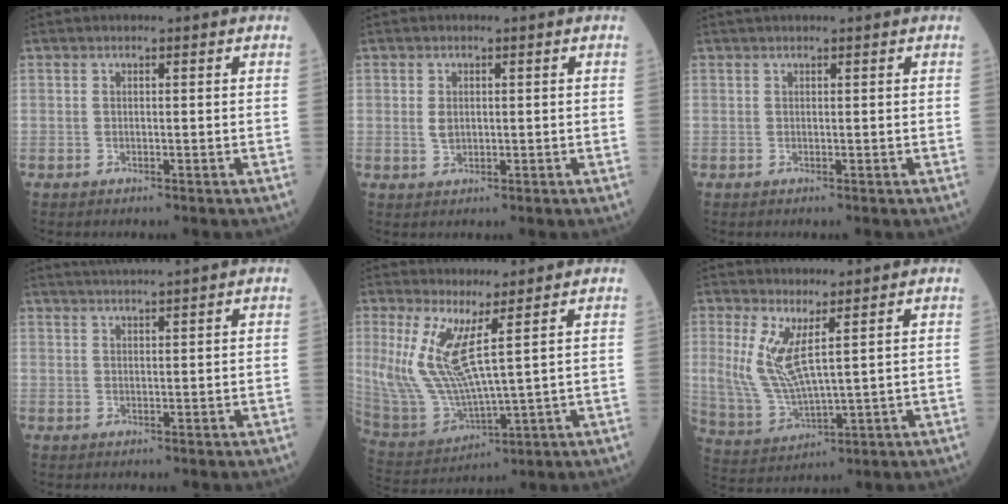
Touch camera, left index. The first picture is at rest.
{"total": 1.5, "force": [0.2, 1.0, 1.1], "torque": [-0.022, 0.001, 0.014]}
{"total": 2.6, "force": [2.4, -0.2, 1.1], "torque": [-0.010, 0.025, 0.037]}
{"total": 3.8, "force": [3.4, -1.0, 1.4], "torque": [-0.019, 0.019, 0.060]}
{"total": 10.2, "force": [3.6, 1.5, 9.4], "torque": [-0.222, -0.014, 0.092]}
{"total": 7.8, "force": [2.7, 1.6, 7.2], "torque": [-0.172, -0.009, 0.073]}